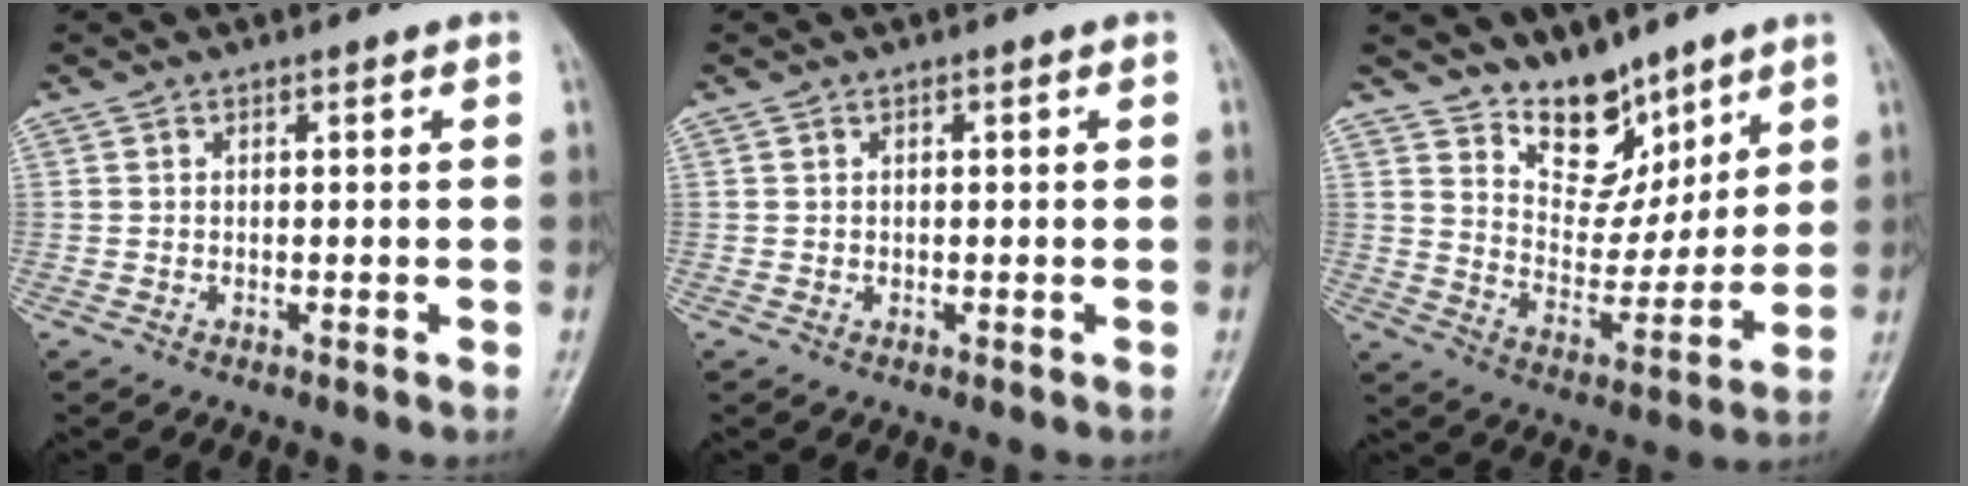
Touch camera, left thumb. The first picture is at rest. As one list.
[{"total": 0.0}, {"total": 11.1, "force": [8.5, 6.2, 3.6], "torque": [-0.021, -0.069, 0.157]}]